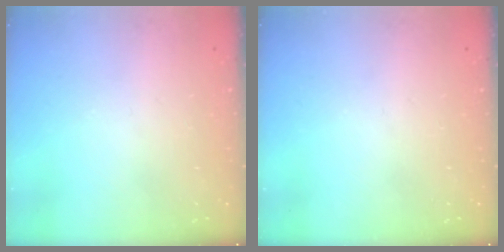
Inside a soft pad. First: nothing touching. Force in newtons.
{"total": 0.0}